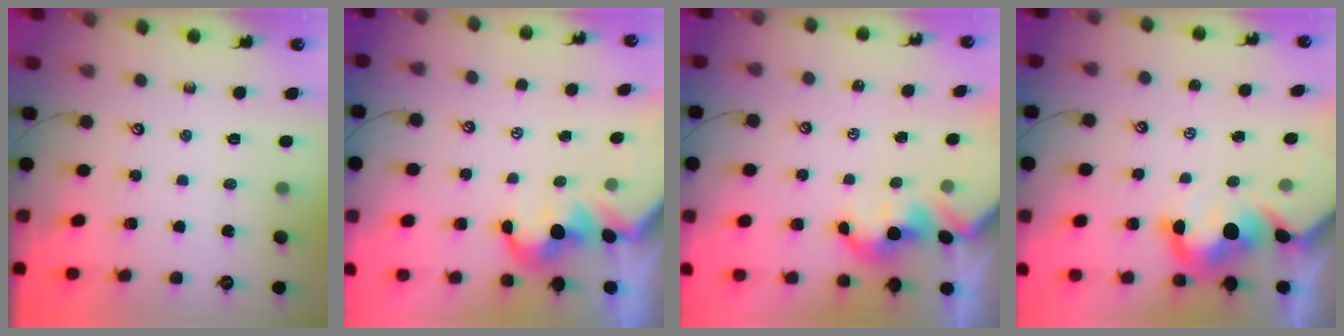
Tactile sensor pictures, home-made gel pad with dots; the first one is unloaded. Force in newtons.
{"total": 1.4, "press": 1.1, "slide": 0.8}
{"total": 1.1, "press": 1.1, "slide": 0.1}
{"total": 6.8, "press": 6.7, "slide": 1.0}